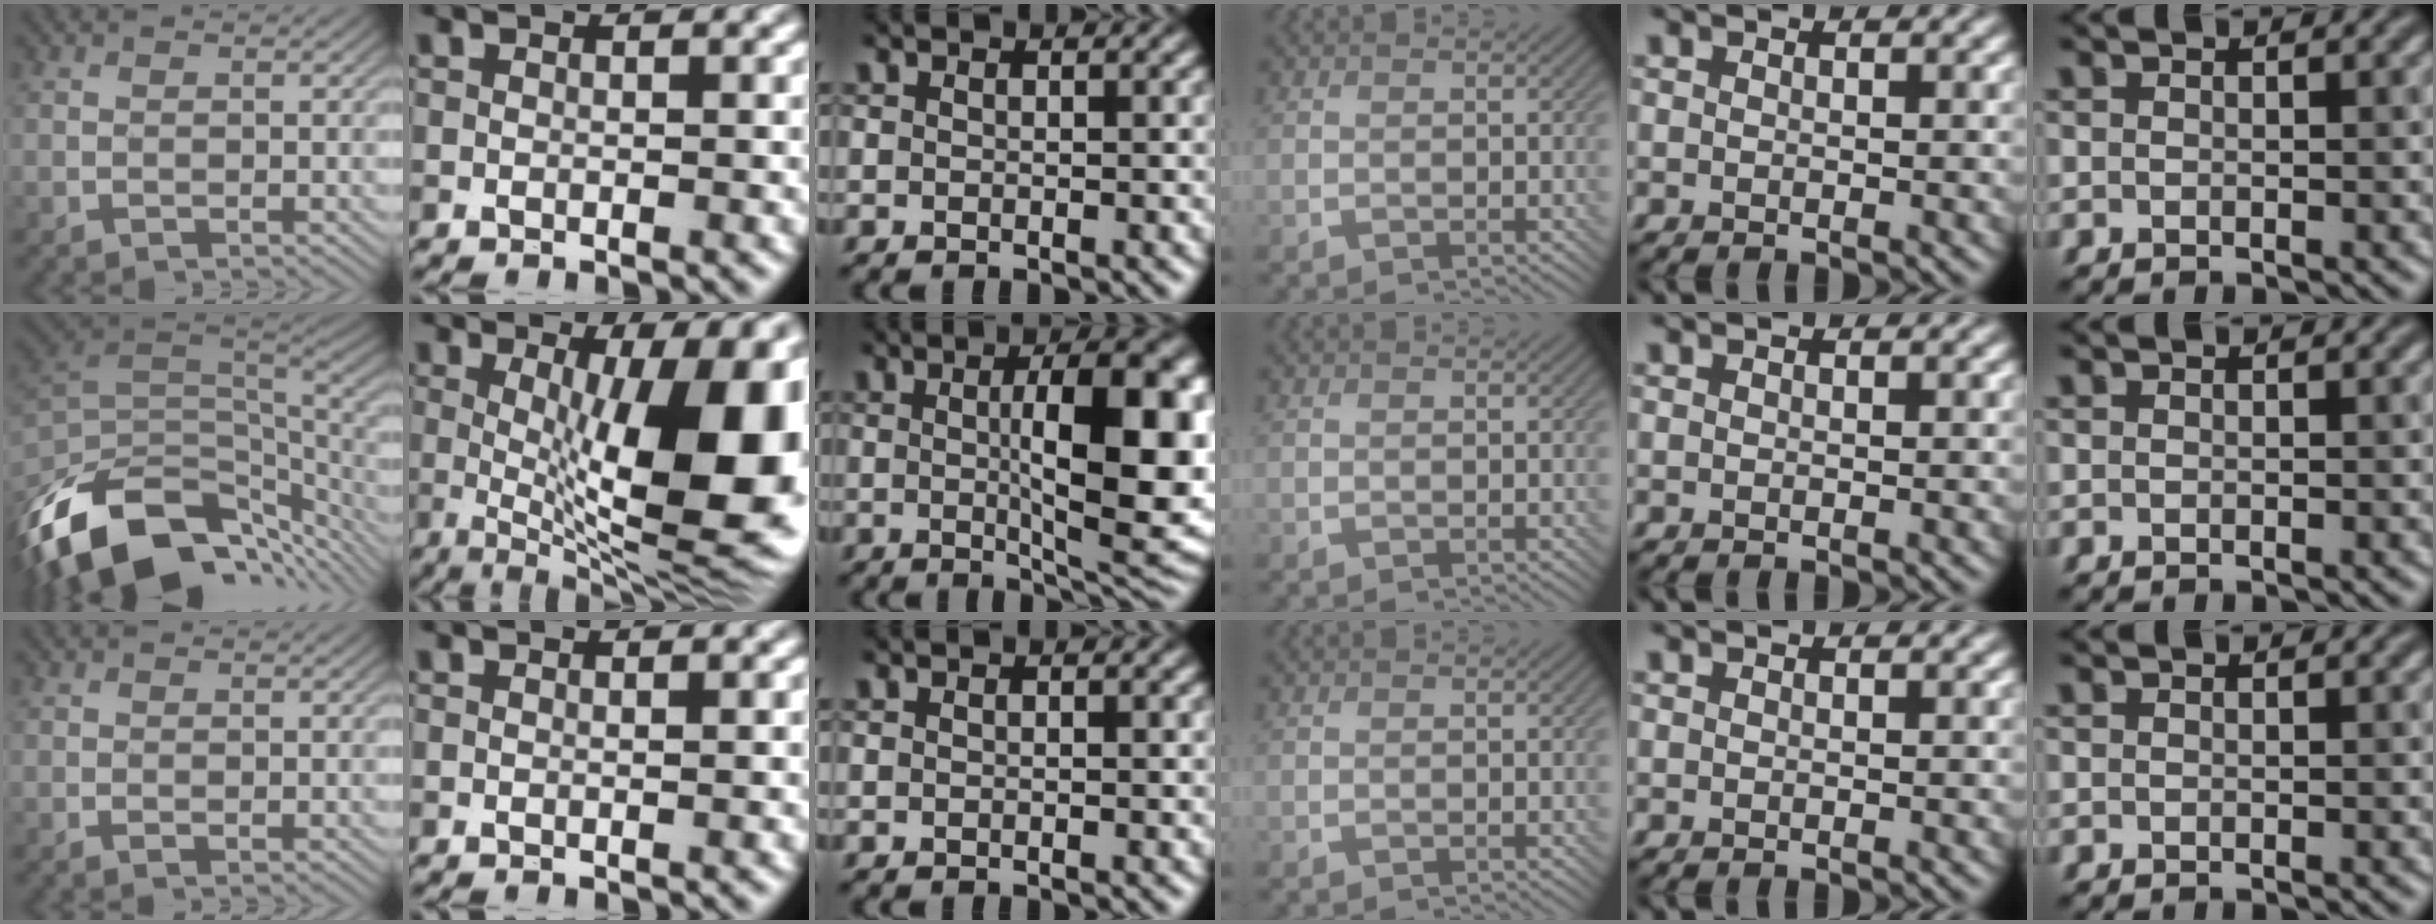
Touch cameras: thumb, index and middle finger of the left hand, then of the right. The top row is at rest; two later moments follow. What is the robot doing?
{"motion": "insert", "object": "bottle cap"}